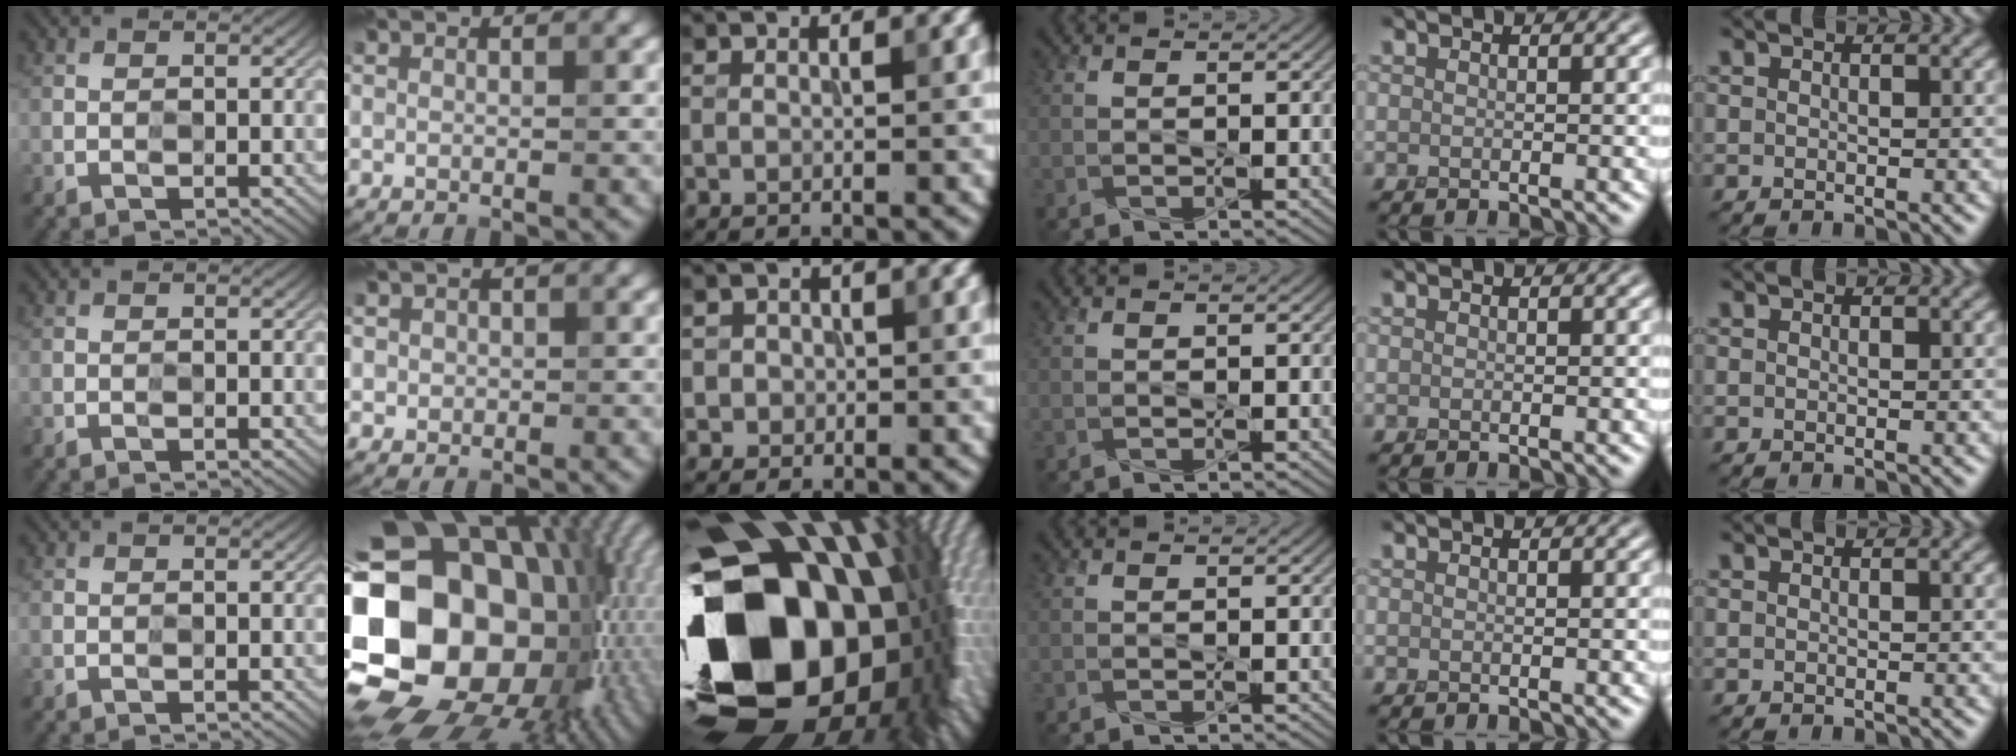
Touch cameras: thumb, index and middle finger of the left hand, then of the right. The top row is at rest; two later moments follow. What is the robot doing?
{"motion": "press", "object": "memory foam"}